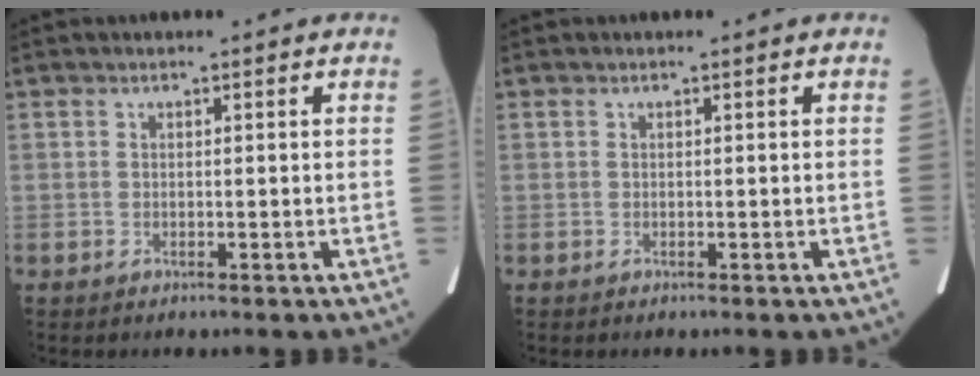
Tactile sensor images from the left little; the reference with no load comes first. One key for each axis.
{"total": 0.0}